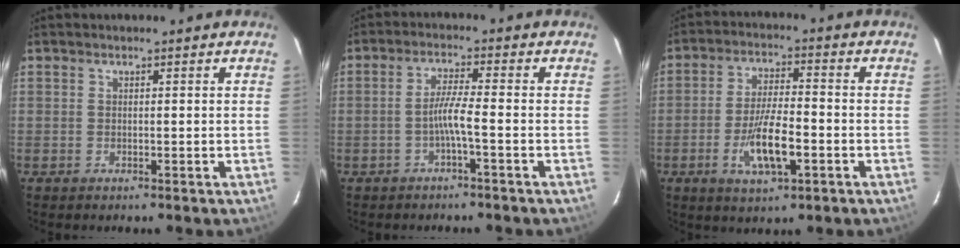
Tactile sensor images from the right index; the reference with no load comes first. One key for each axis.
{"total": 3.7, "fx": -1.8, "fy": -0.5, "fz": 3.2, "tx": -0.069, "ty": 0.006, "tz": -0.034}
{"total": 9.6, "fx": -3.4, "fy": 2.9, "fz": 8.5, "tx": -0.170, "ty": -0.006, "tz": -0.059}